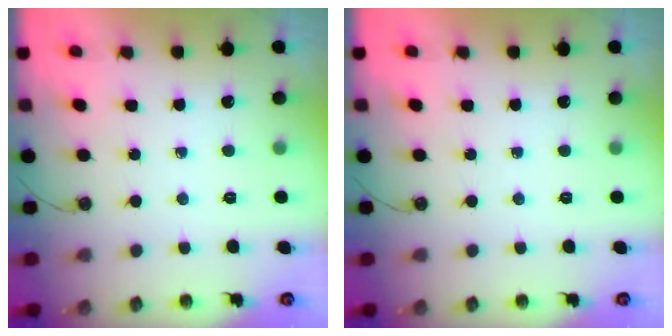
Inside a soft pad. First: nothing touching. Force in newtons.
{"total": 0.0}